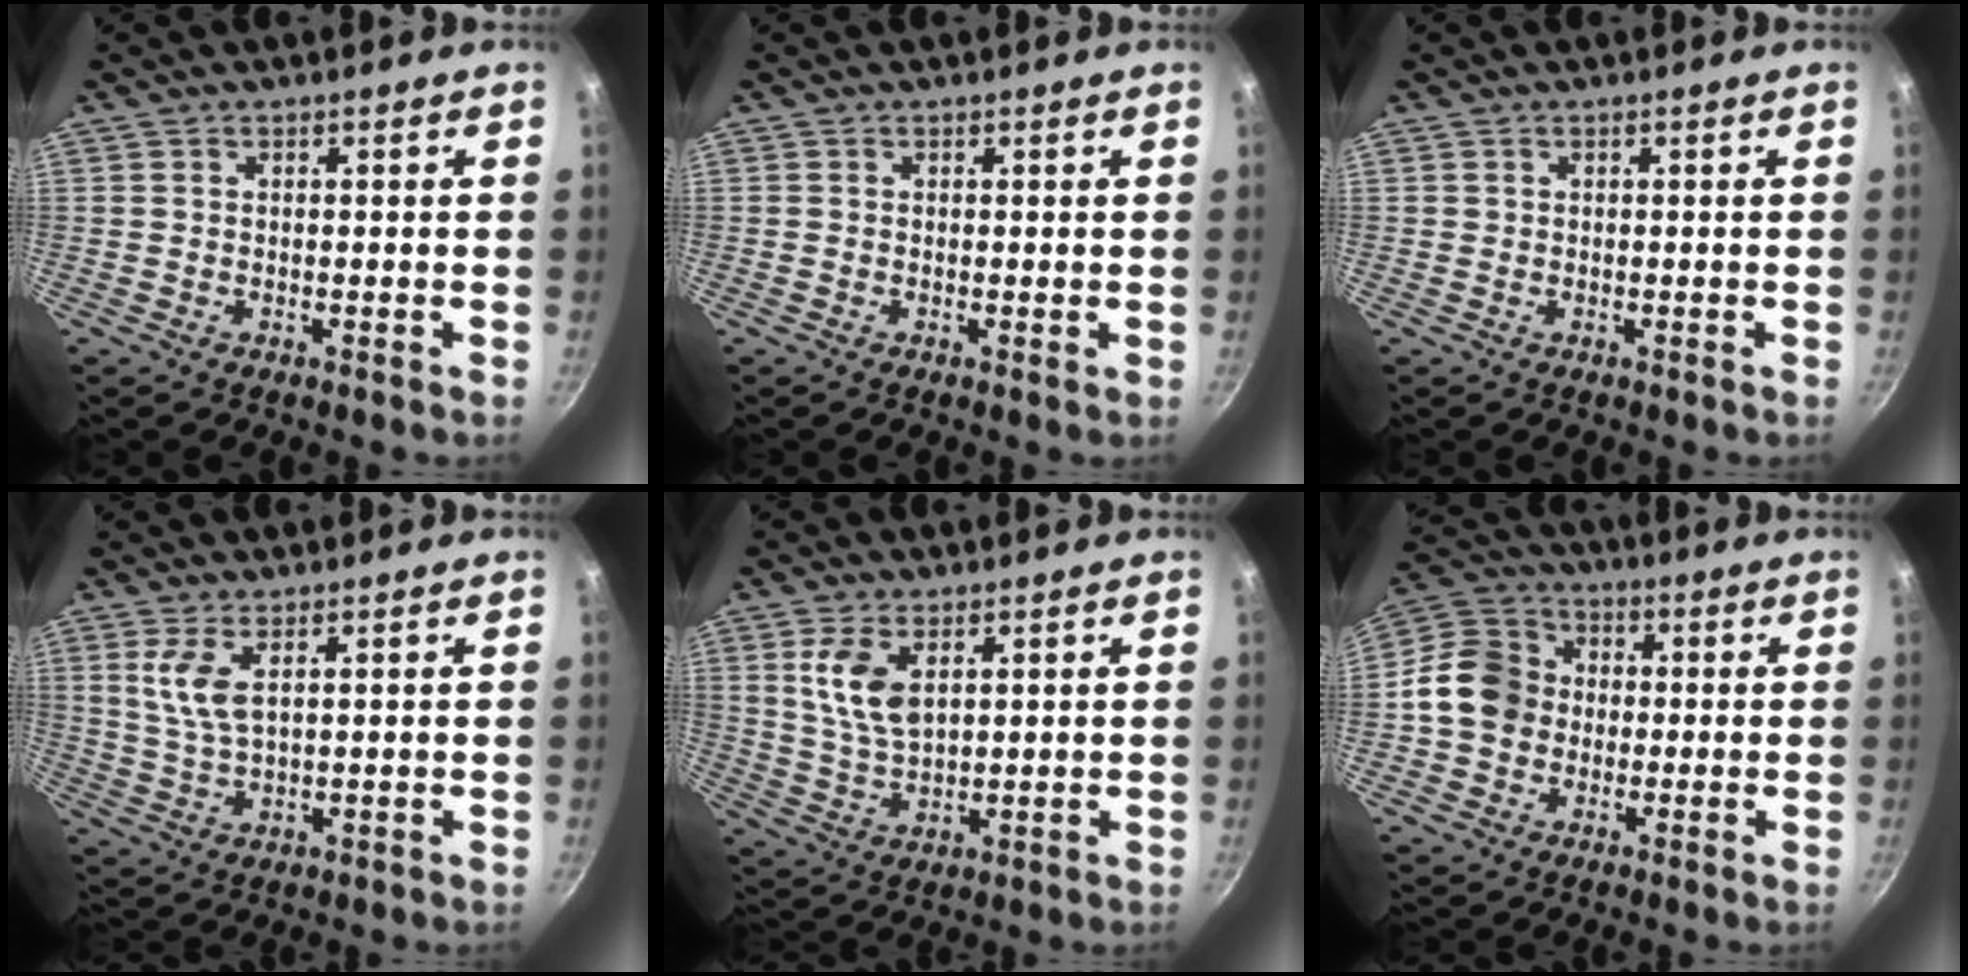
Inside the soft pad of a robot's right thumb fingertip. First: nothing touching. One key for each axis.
{"total": 0.0}
{"total": 0.0}
{"total": 5.8, "fx": 2.1, "fy": 2.4, "fz": 4.9, "tx": -0.099, "ty": -0.015, "tz": 0.047}
{"total": 8.2, "fx": 2.9, "fy": 4.4, "fz": 6.2, "tx": -0.119, "ty": -0.019, "tz": 0.061}
{"total": 11.4, "fx": -0.9, "fy": 9.7, "fz": 5.8, "tx": -0.076, "ty": 0.027, "tz": -0.038}